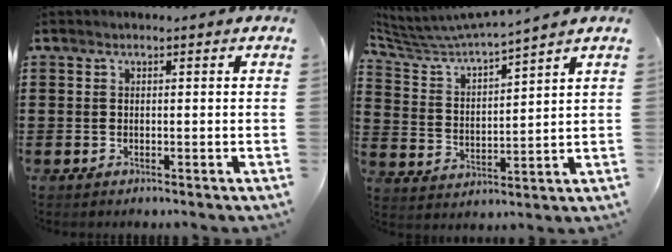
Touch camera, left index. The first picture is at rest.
{"total": 5.4, "force": [5.1, -0.1, 1.8], "torque": [-0.062, -0.035, 0.081]}